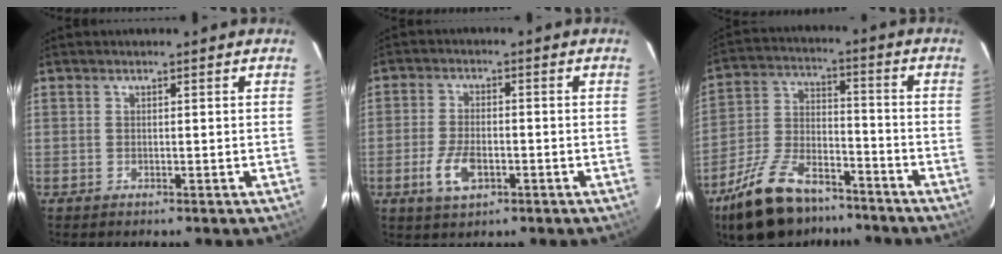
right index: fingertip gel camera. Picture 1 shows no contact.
{"total": 6.9, "force": [-2.7, 3.5, 5.3], "torque": [-0.118, -0.007, -0.047]}
{"total": 19.0, "force": [-13.7, 8.6, 9.9], "torque": [-0.209, 0.000, -0.230]}